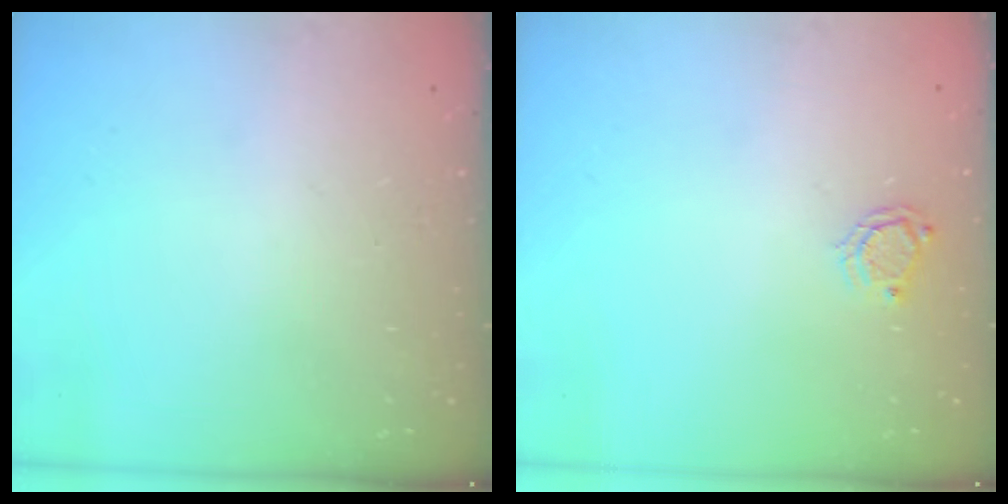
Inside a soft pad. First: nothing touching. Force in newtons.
{"total": 3.9, "press": 3.9, "slide": 0.4}